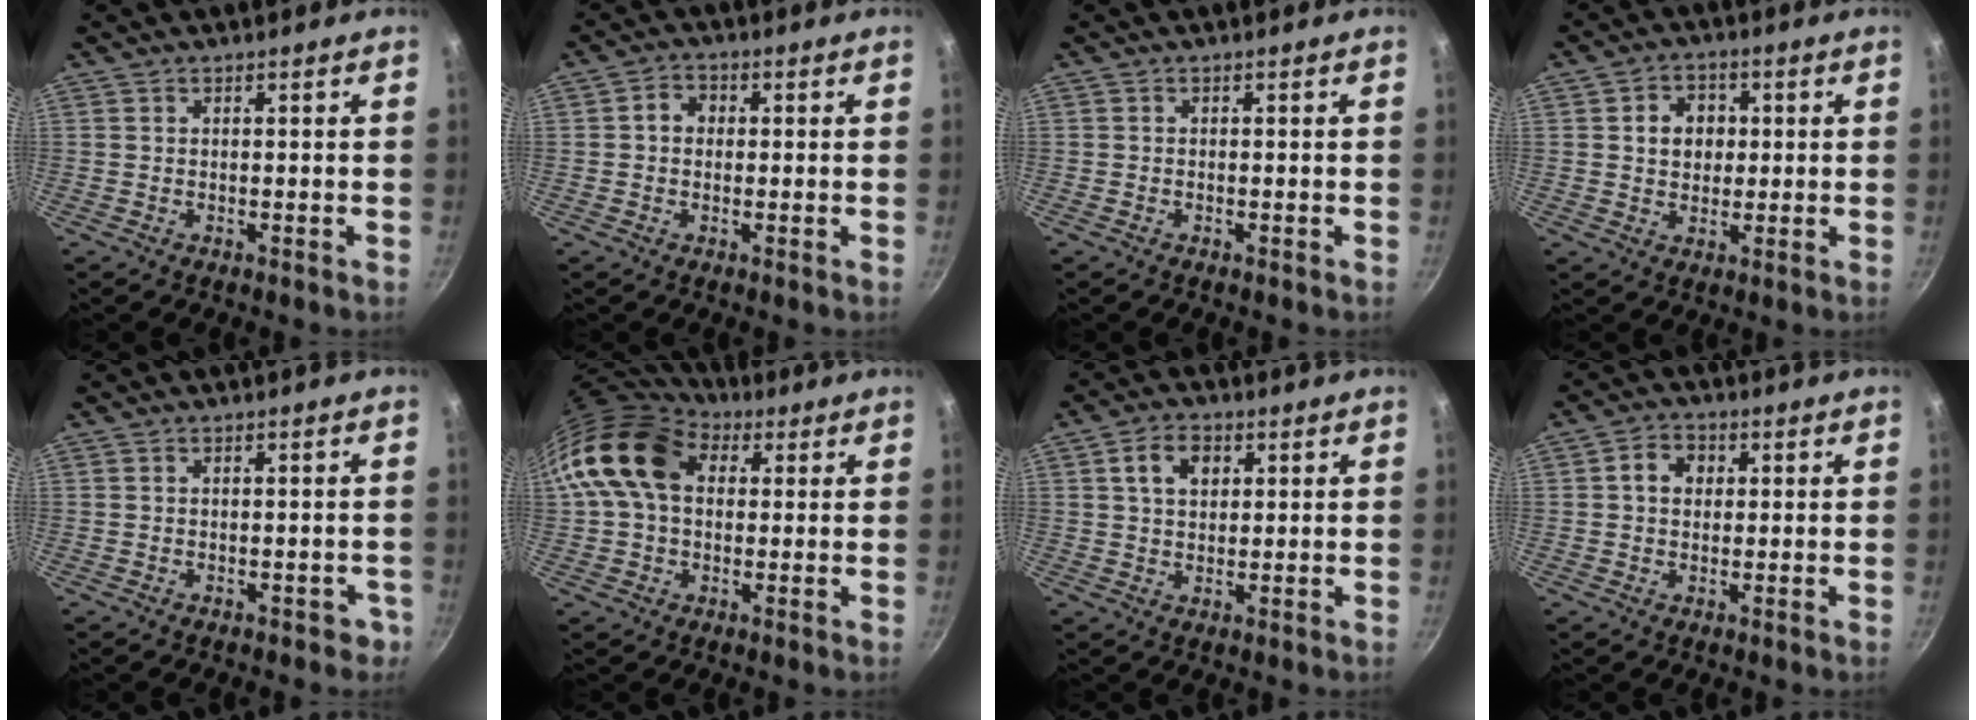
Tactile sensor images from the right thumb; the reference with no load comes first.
{"total": 3.5, "force": [0.2, 2.9, 2.0], "torque": [-0.018, 0.011, -0.003]}
{"total": 0.0}
{"total": 6.5, "force": [1.0, 5.4, 3.4], "torque": [-0.026, 0.007, 0.010]}
{"total": 2.3, "force": [-1.2, 1.6, 1.3], "torque": [0.004, 0.024, 0.000]}
{"total": 15.1, "force": [3.2, 10.8, 10.1], "torque": [-0.167, 0.022, 0.041]}
{"total": 6.1, "force": [1.9, 4.3, 3.9], "torque": [-0.050, 0.004, 0.029]}
{"total": 4.9, "force": [0.9, 3.9, 2.7], "torque": [-0.025, 0.009, 0.006]}